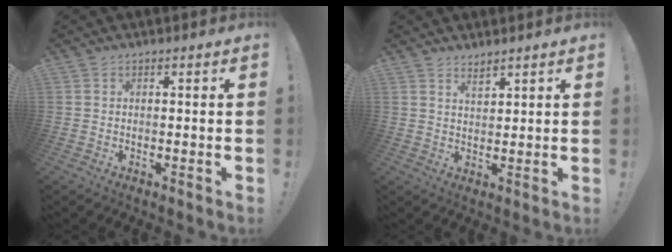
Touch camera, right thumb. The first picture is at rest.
{"total": 3.0, "force": [2.6, 0.7, 1.2], "torque": [-0.014, -0.021, 0.045]}